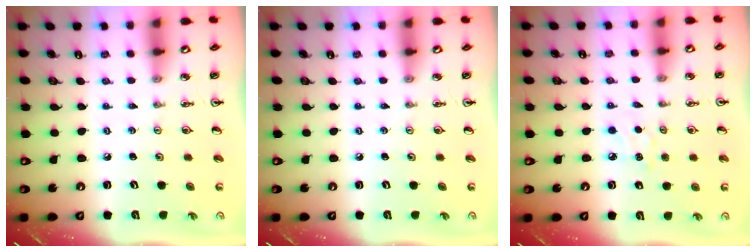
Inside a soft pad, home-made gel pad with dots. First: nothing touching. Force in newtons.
{"total": 0.0}
{"total": 4.2, "press": 4.1, "slide": 0.6}